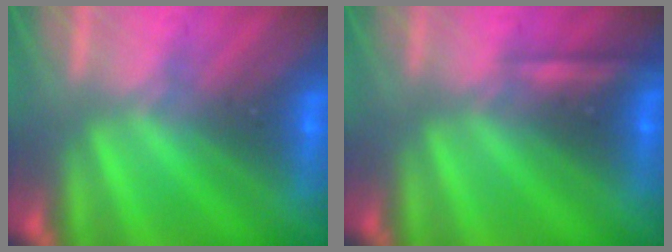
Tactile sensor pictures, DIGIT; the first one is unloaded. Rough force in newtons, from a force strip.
{"total": 2.3}